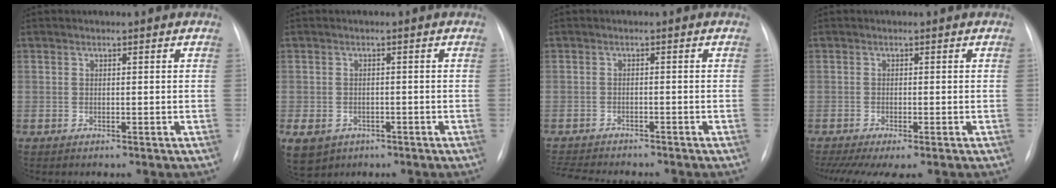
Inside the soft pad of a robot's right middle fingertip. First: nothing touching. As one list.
[{"total": 10.7, "force": [-5.1, 8.5, 4.0], "torque": [-0.120, -0.006, -0.064]}, {"total": 8.9, "force": [-8.0, 1.8, 3.3], "torque": [-0.053, -0.007, -0.117]}, {"total": 6.9, "force": [-5.1, 1.3, 4.4], "torque": [-0.068, -0.008, -0.082]}]